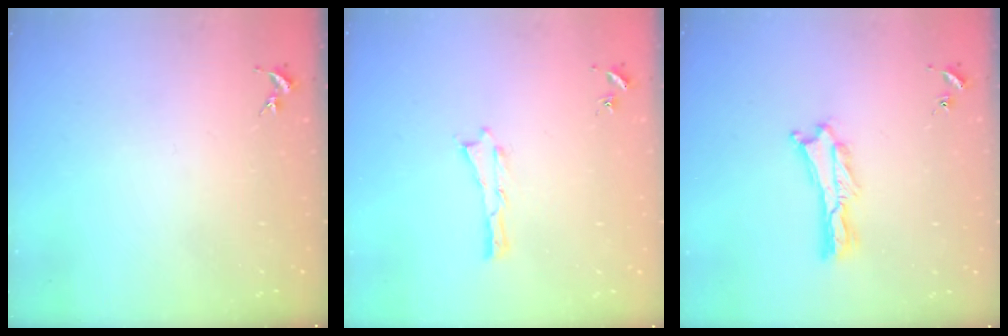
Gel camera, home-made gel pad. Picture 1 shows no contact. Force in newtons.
{"total": 0.0}
{"total": 1.2, "press": 1.1, "slide": 0.3}